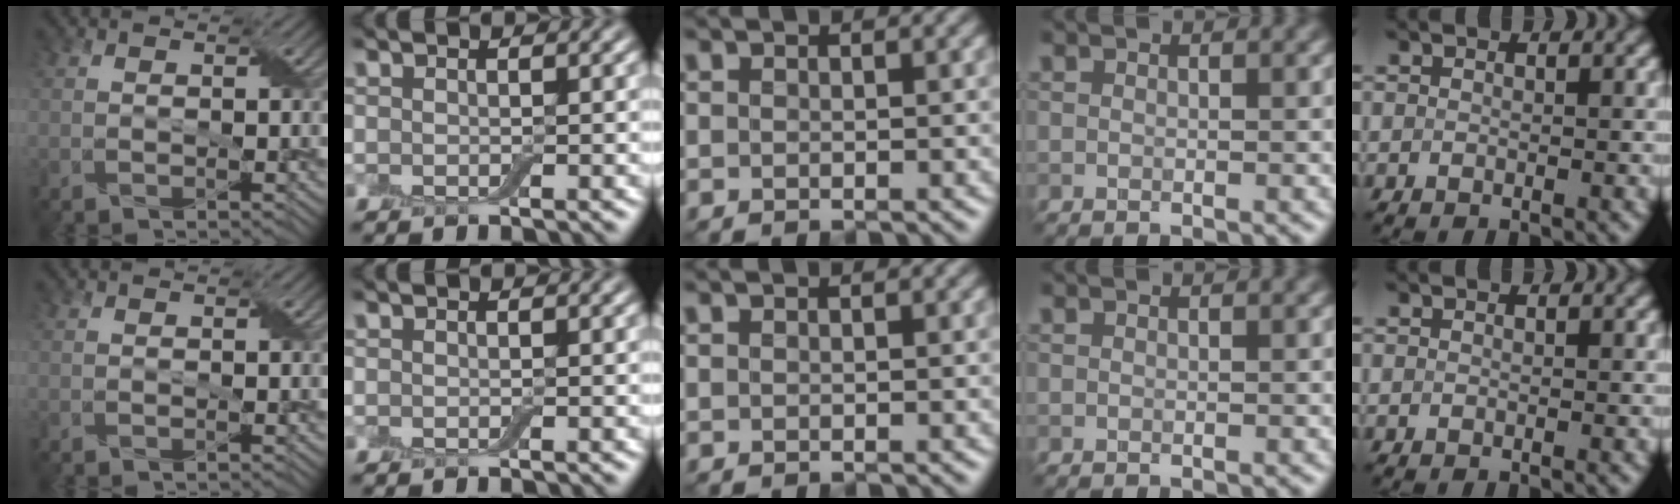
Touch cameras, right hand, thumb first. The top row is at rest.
{}